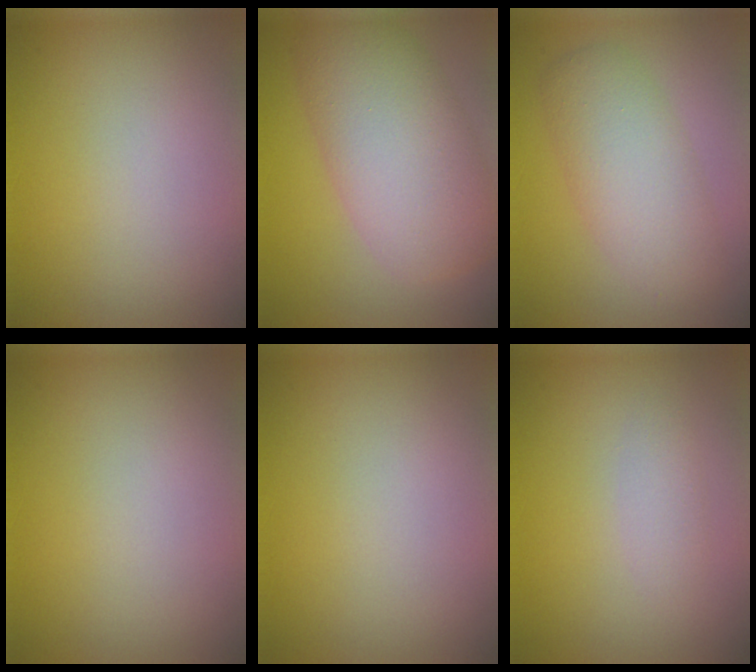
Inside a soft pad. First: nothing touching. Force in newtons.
{"total": 8.3, "press": 8.3, "slide": 0.5}
{"total": 4.7, "press": 4.7, "slide": 0.2}
{"total": 0.0}
{"total": 0.0}
{"total": 1.3, "press": 1.3, "slide": 0.1}